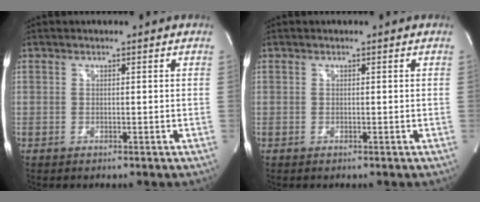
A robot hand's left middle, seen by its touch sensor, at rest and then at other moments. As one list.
[{"total": 0.0}]